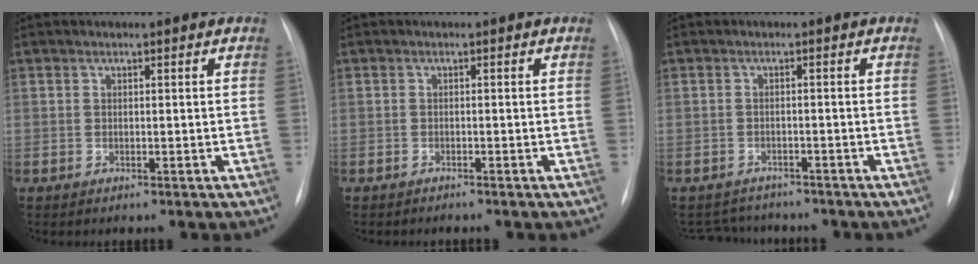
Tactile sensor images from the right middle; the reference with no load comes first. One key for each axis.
{"total": 0.8, "fx": -0.8, "fy": 0.1, "fz": 0.0, "tx": -0.005, "ty": -0.002, "tz": -0.016}
{"total": 4.7, "fx": -4.4, "fy": 1.6, "fz": 0.0, "tx": 0.001, "ty": 0.005, "tz": -0.062}